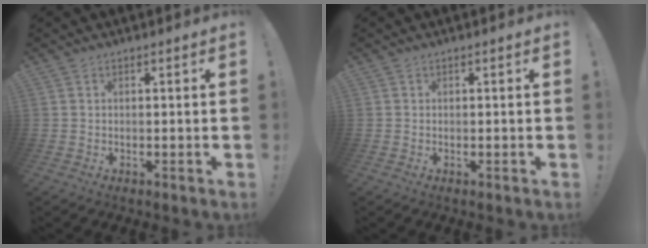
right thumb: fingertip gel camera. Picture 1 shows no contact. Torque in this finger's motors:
{"motor_torque": [-0.09, -0.20, -0.06, 0.14, -0.11]}